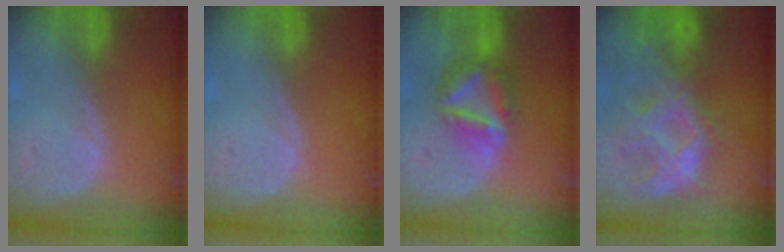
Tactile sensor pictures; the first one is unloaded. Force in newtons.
{"total": 0.0}
{"total": 7.9, "press": 6.7, "slide": 4.1}
{"total": 9.7, "press": 8.9, "slide": 3.9}